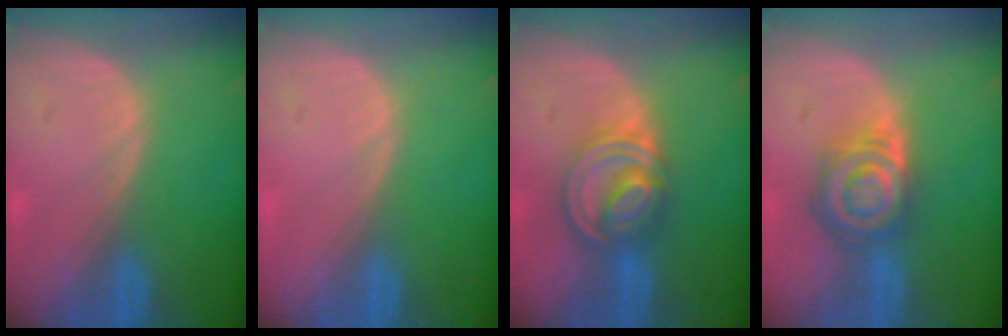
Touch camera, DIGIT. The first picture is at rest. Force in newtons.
{"total": 0.0}
{"total": 7.9, "press": 6.8, "slide": 3.9}
{"total": 7.8, "press": 7.0, "slide": 3.4}